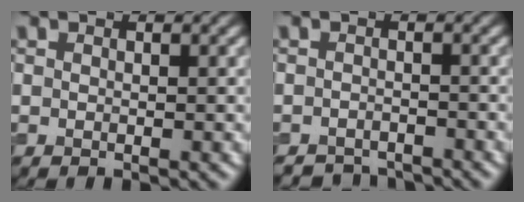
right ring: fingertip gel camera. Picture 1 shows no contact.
{"total": 2.6, "force": [-2.5, 0.6, 0.0], "torque": [0.008, 0.001, -0.043]}